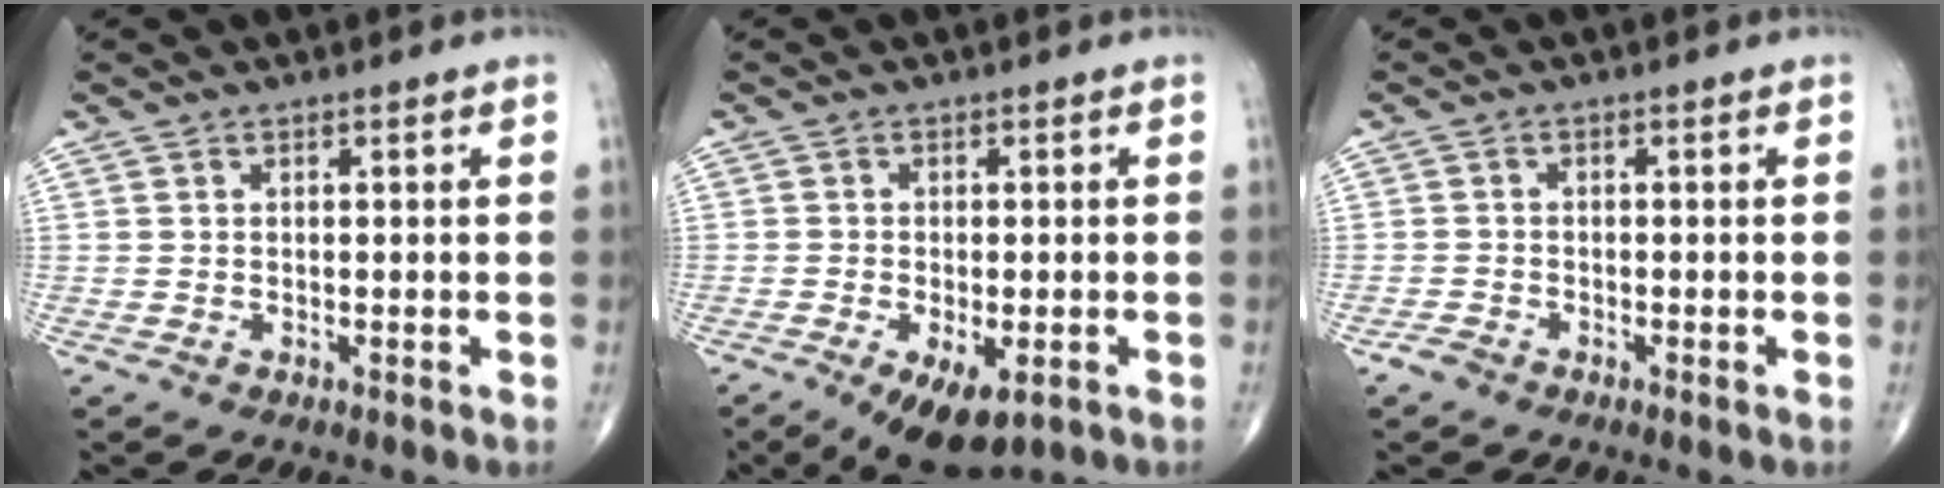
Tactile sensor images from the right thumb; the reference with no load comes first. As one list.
[{"total": 9.0, "force": [-4.4, 4.1, 6.7], "torque": [-0.103, -0.005, -0.064]}, {"total": 1.6, "force": [-1.3, 0.8, 0.5], "torque": [-0.014, 0.001, -0.028]}]